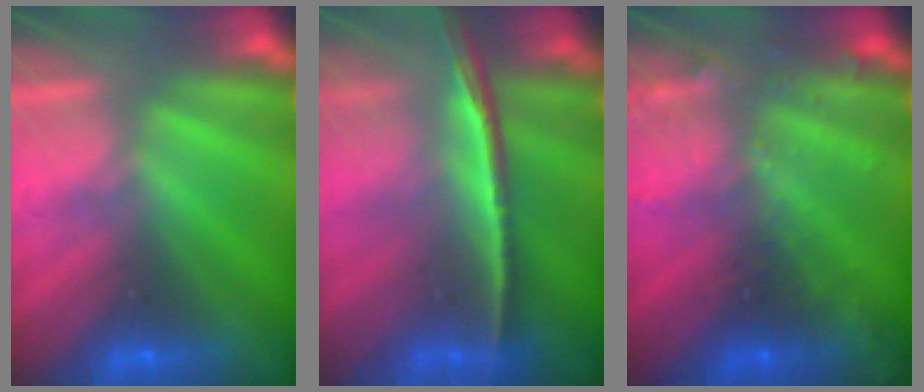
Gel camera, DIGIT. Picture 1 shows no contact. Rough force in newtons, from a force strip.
{"total": 1.3}
{"total": 2.9}